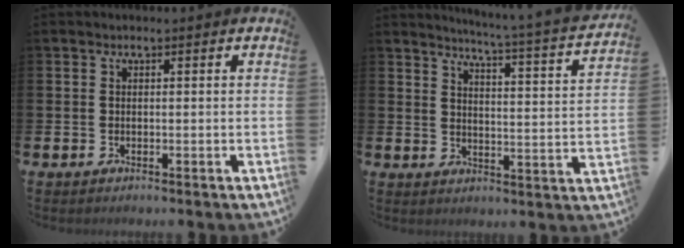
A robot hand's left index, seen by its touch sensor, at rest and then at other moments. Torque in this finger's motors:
{"motor_torque": [-0.31, -0.50, -1.05, 0.03]}